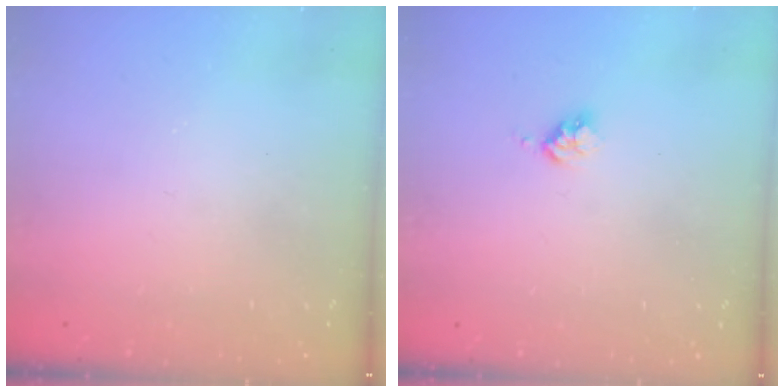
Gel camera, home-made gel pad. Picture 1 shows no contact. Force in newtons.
{"total": 2.5, "press": 2.5, "slide": 0.3}